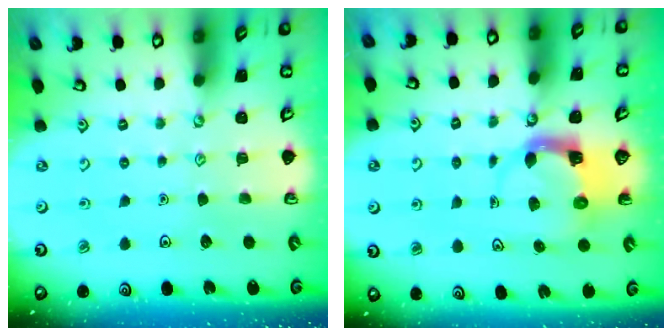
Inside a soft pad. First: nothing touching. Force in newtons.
{"total": 4.0, "press": 3.9, "slide": 0.6}